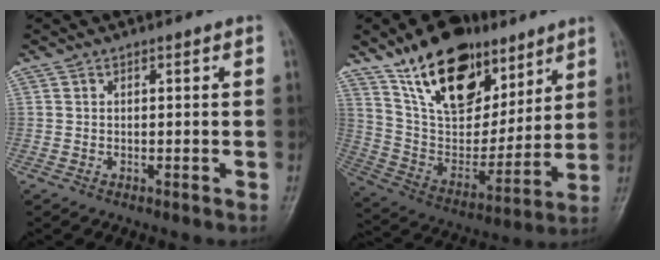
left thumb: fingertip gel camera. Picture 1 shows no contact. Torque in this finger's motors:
{"motor_torque": [1.55, 1.57, 1.44, -1.33, 0.45]}